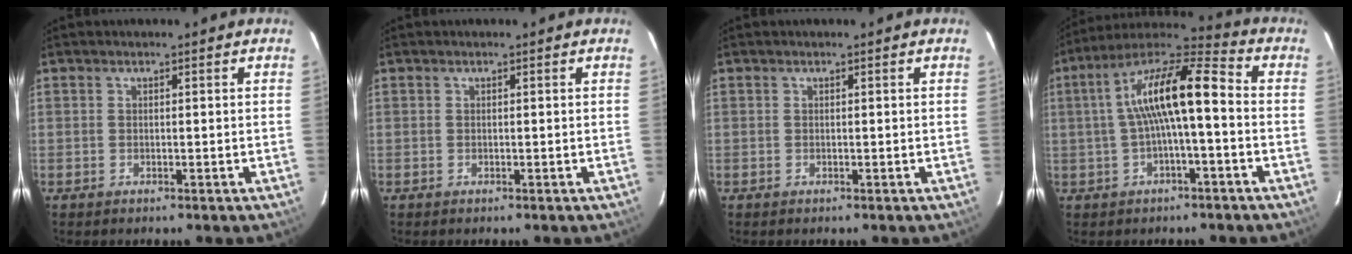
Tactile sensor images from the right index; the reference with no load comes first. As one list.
[{"total": 0.0}, {"total": 0.0}, {"total": 13.2, "force": [-0.4, 2.8, 12.9], "torque": [-0.231, 0.033, -0.009]}]